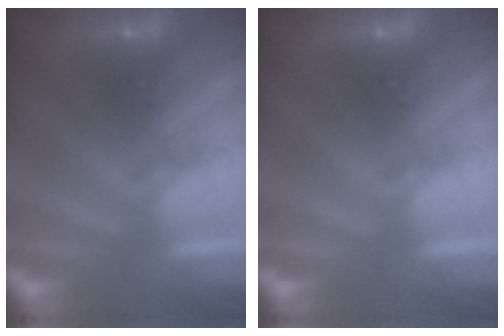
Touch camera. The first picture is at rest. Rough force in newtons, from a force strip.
{"total": 0.0}